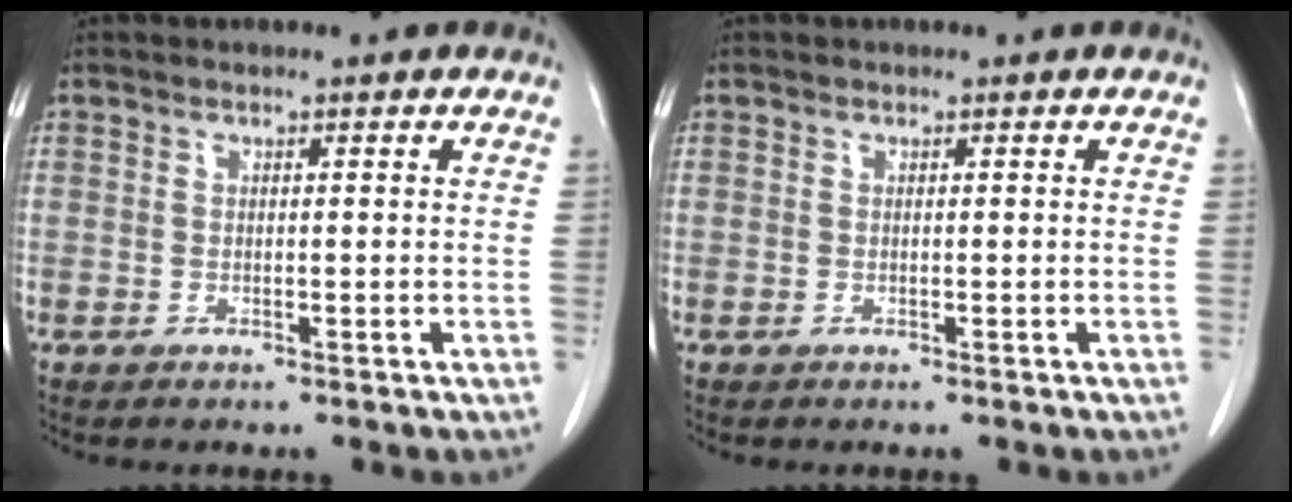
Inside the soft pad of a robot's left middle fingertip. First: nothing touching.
{"total": 0.0}